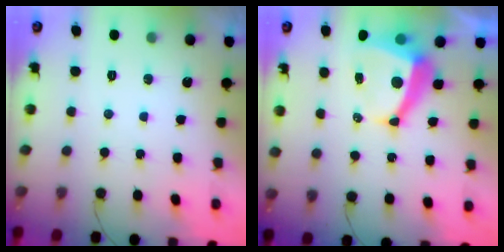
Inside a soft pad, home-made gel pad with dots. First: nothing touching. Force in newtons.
{"total": 8.8, "press": 8.7, "slide": 1.1}